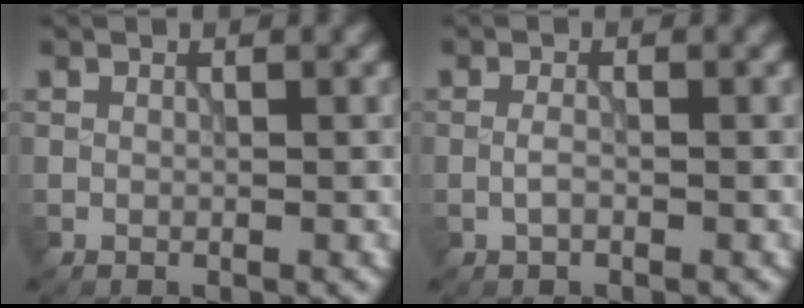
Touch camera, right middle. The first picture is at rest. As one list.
[{"total": 1.1, "force": [-0.4, 0.4, 0.9], "torque": [-0.022, 0.001, -0.010]}]